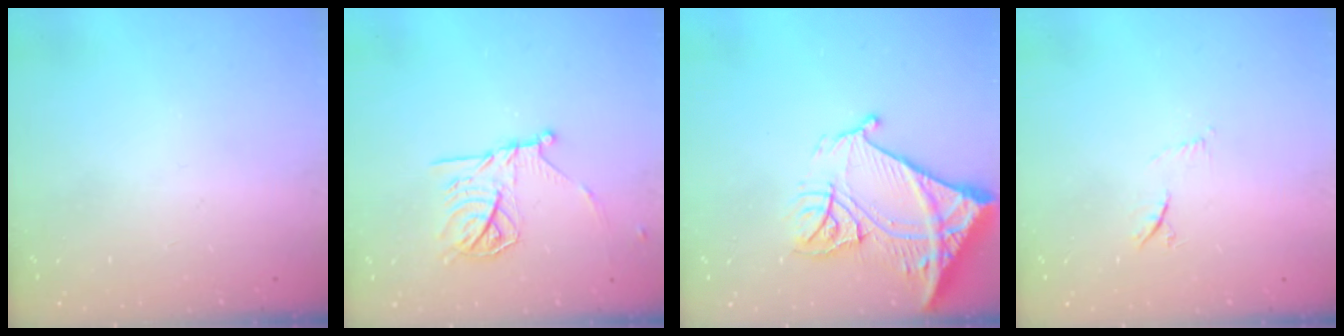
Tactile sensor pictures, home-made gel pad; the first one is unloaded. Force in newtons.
{"total": 14.9, "press": 14.9, "slide": 0.4}
{"total": 19.3, "press": 19.2, "slide": 2.2}
{"total": 4.7, "press": 4.6, "slide": 1.2}